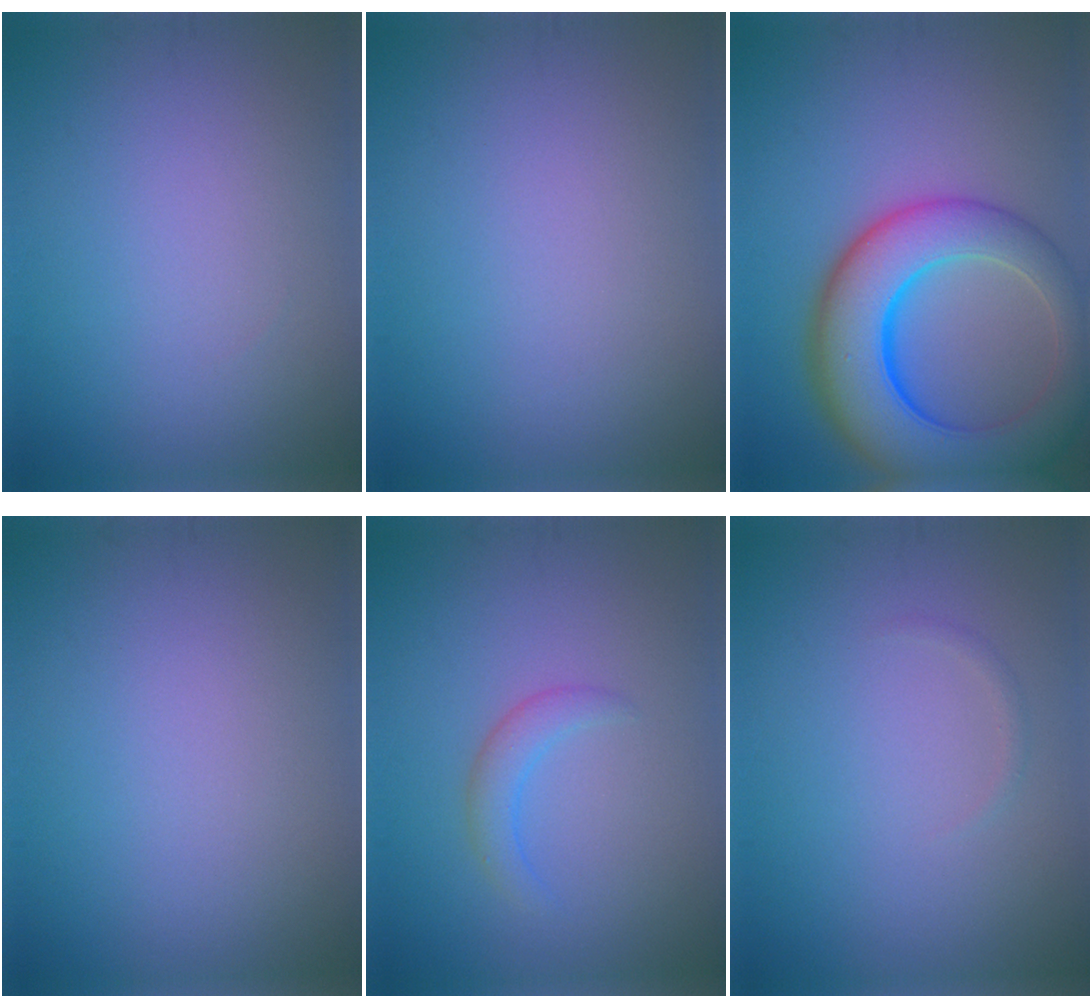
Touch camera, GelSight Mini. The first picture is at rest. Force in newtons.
{"total": 0.0}
{"total": 10.8, "press": 10.8, "slide": 0.6}
{"total": 0.0}
{"total": 1.9, "press": 1.8, "slide": 0.3}
{"total": 0.6, "press": 0.6, "slide": 0.0}